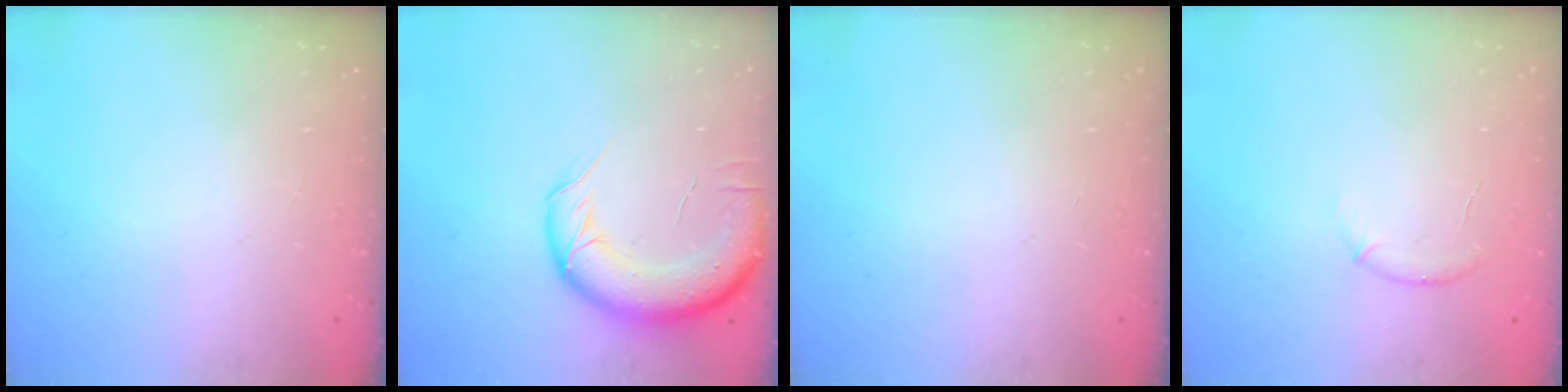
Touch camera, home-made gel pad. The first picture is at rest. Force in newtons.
{"total": 14.6, "press": 14.3, "slide": 3.1}
{"total": 0.0}
{"total": 5.8, "press": 5.4, "slide": 2.2}